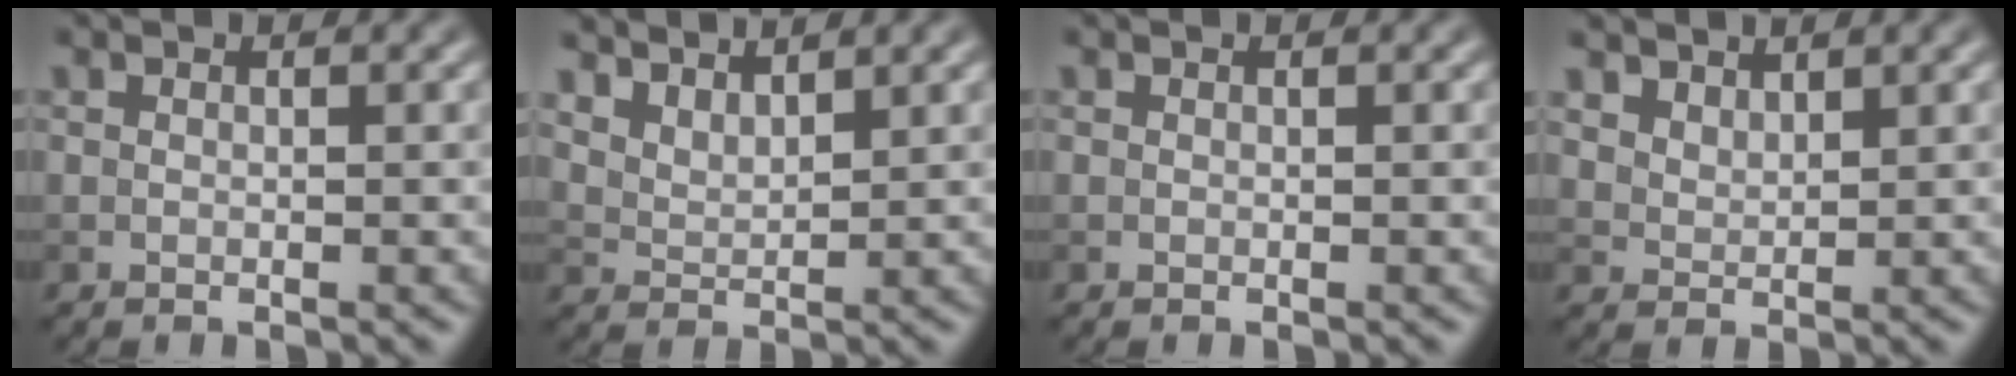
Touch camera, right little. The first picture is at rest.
{"total": 4.4, "force": [3.7, 1.5, 1.7], "torque": [-0.042, 0.004, 0.068]}
{"total": 0.0}
{"total": 2.8, "force": [2.4, 1.1, 0.7], "torque": [-0.023, -0.008, 0.061]}